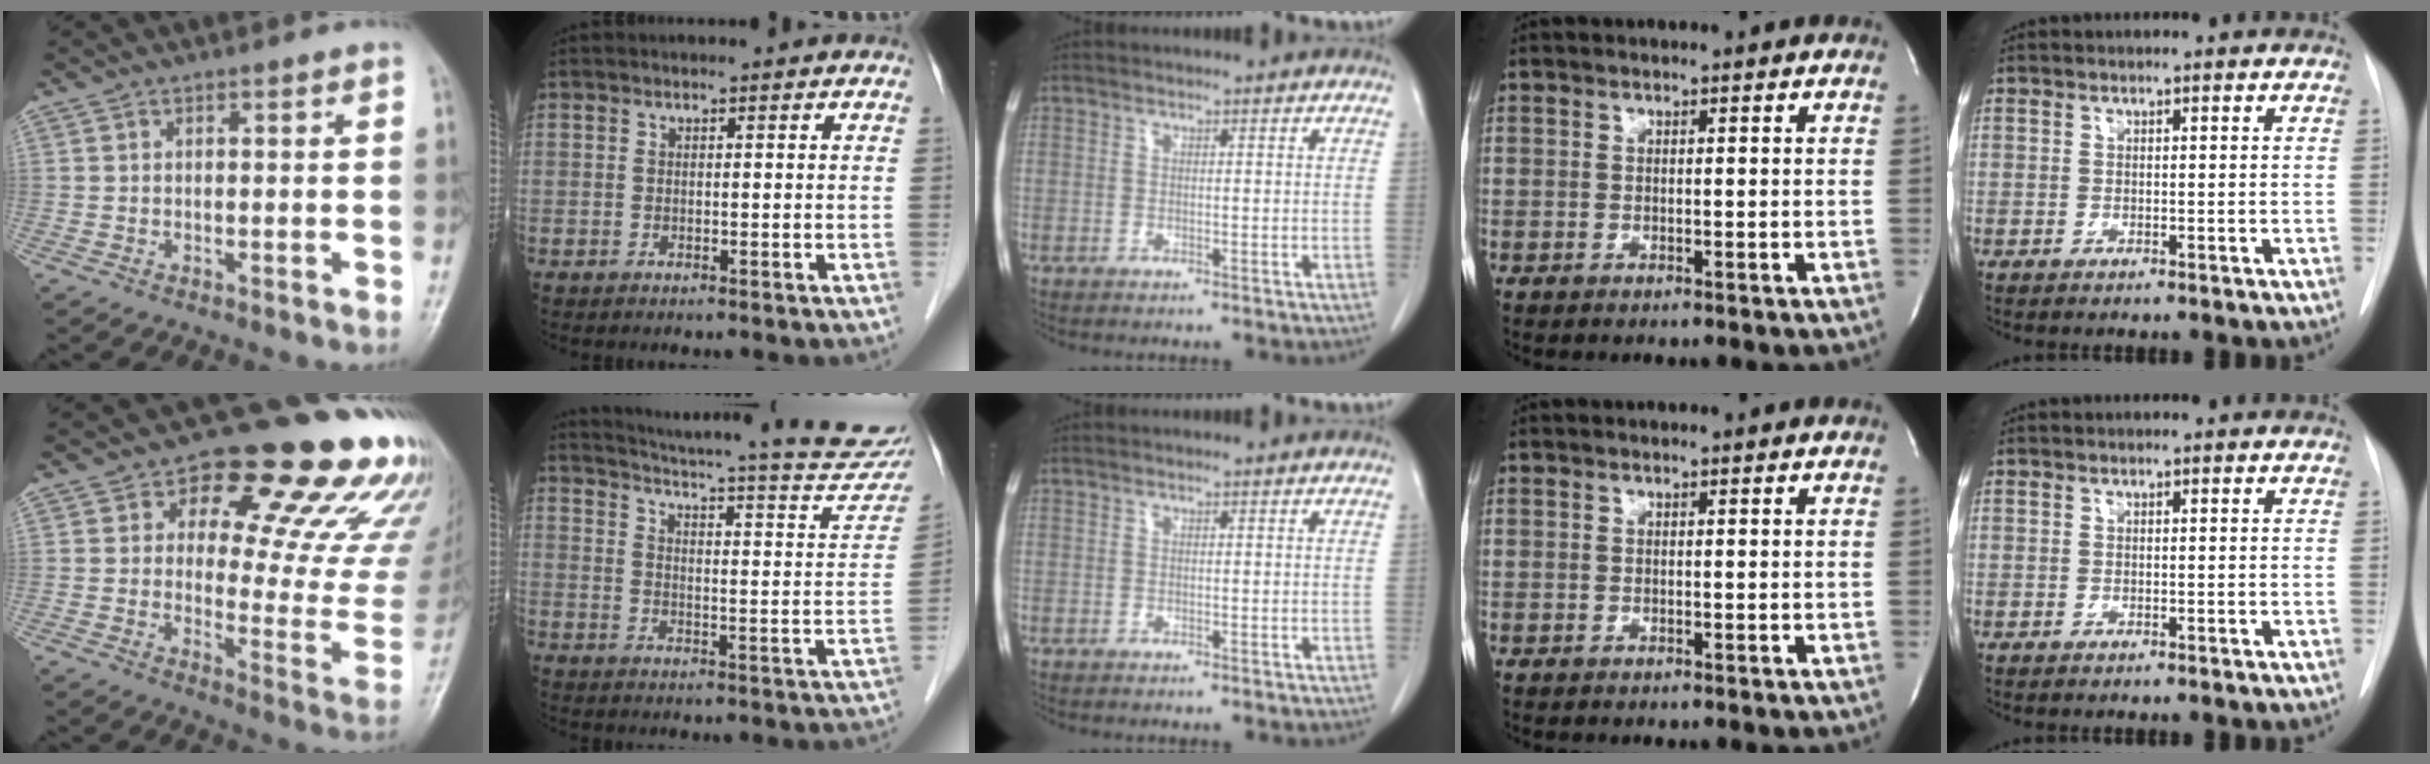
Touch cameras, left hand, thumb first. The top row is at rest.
{"thumb": {"total": 21.9, "force": [14.0, 9.5, 13.8], "torque": [-0.114, -0.074, 0.167]}, "index": {"total": 25.8, "force": [23.6, 1.8, 10.4], "torque": [-0.154, -0.081, 0.283]}}